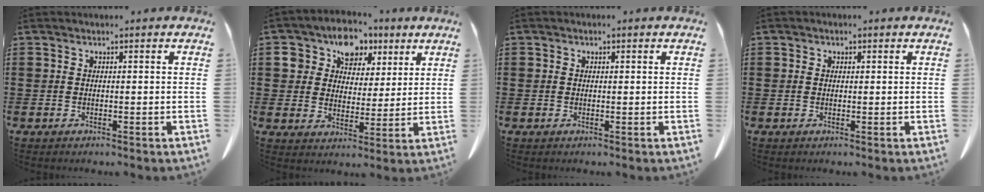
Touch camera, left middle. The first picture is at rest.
{"total": 8.8, "force": [5.0, 6.5, 3.0], "torque": [-0.081, 0.002, 0.090]}
{"total": 0.5, "force": [0.1, 0.5, 0.1], "torque": [-0.004, 0.004, 0.002]}
{"total": 0.7, "force": [0.1, 0.6, 0.2], "torque": [-0.005, 0.005, 0.001]}